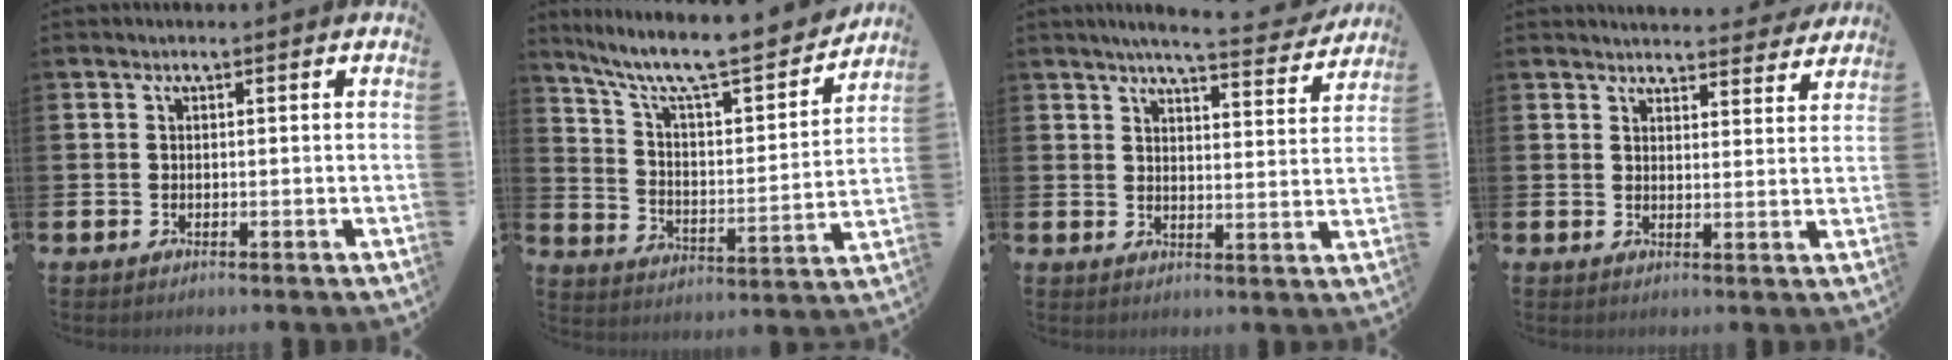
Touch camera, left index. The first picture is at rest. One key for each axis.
{"total": 9.8, "fx": 8.5, "fy": 1.6, "fz": 4.5, "tx": -0.116, "ty": -0.062, "tz": 0.139}
{"total": 5.9, "fx": 5.6, "fy": 0.2, "fz": 2.0, "tx": -0.043, "ty": -0.031, "tz": 0.094}
{"total": 4.3, "fx": 4.2, "fy": 0.6, "fz": 0.2, "tx": -0.001, "ty": -0.029, "tz": 0.075}